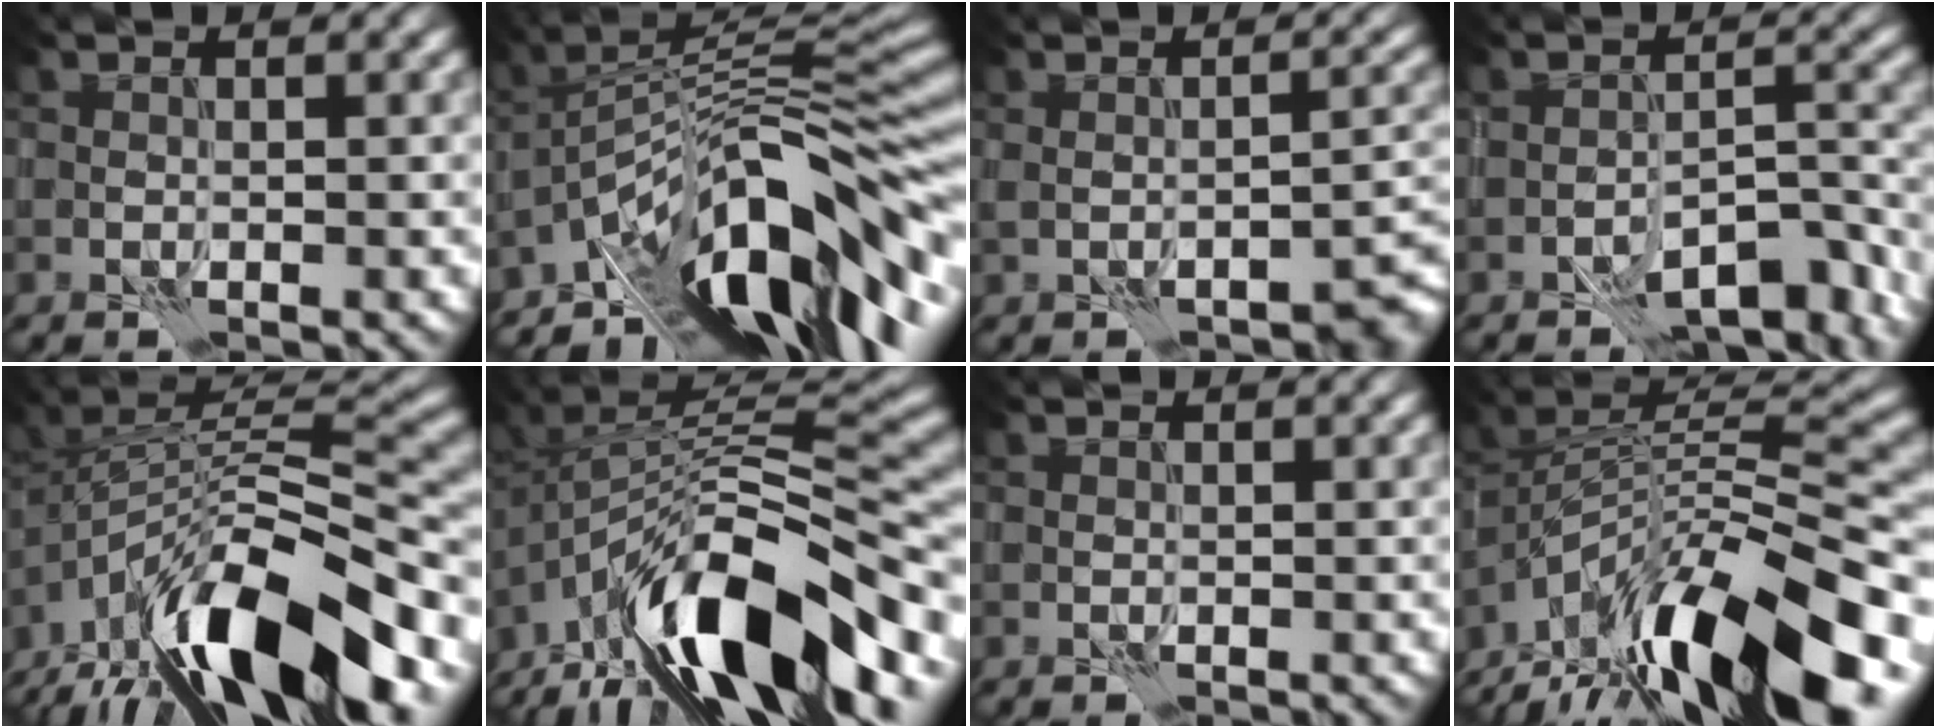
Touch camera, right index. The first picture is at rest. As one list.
[{"total": 14.3, "force": [-7.2, 5.1, 11.2], "torque": [-0.165, 0.031, -0.121]}, {"total": 3.4, "force": [-1.6, 1.0, 2.8], "torque": [-0.045, -0.004, -0.021]}, {"total": 8.3, "force": [-5.9, 2.9, 5.1], "torque": [-0.063, 0.001, -0.091]}, {"total": 16.3, "force": [-9.5, 6.0, 11.8], "torque": [-0.217, 0.017, -0.164]}, {"total": 15.1, "force": [-8.0, 6.3, 11.1], "torque": [-0.192, 0.019, -0.133]}, {"total": 0.0}, {"total": 15.6, "force": [-10.4, 4.8, 10.6], "torque": [-0.192, 0.023, -0.183]}]